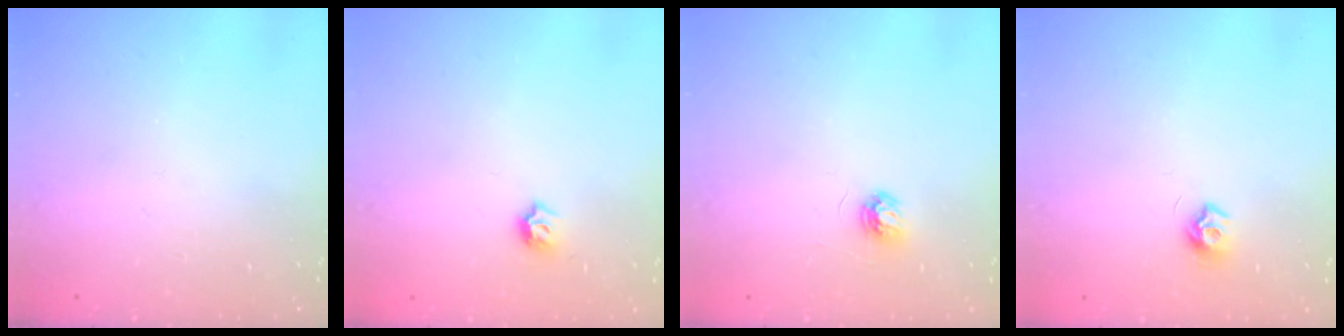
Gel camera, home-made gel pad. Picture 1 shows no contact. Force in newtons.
{"total": 3.7, "press": 3.6, "slide": 0.6}
{"total": 3.7, "press": 3.7, "slide": 0.5}
{"total": 6.4, "press": 6.3, "slide": 0.6}